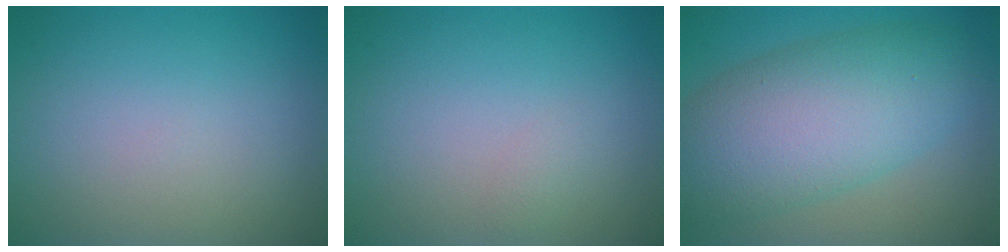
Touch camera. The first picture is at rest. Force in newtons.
{"total": 0.6, "press": 0.6, "slide": 0.0}
{"total": 9.6, "press": 9.6, "slide": 0.5}